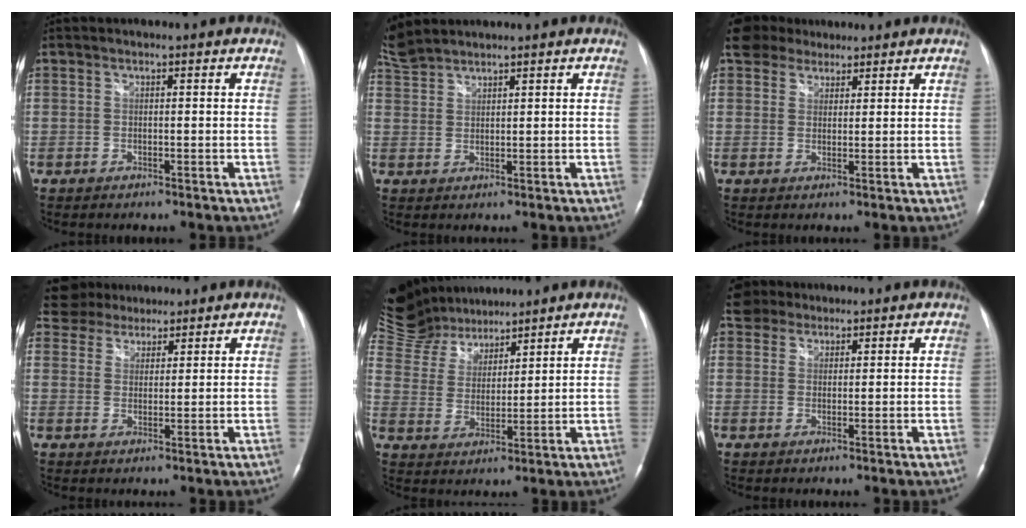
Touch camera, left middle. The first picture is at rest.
{"total": 5.5, "force": [5.4, 0.9, 1.0], "torque": [-0.035, 0.019, 0.112]}
{"total": 5.6, "force": [4.6, 3.0, 1.0], "torque": [-0.023, 0.024, 0.083]}
{"total": 7.8, "force": [7.2, 2.7, 1.0], "torque": [-0.023, 0.028, 0.125]}
{"total": 14.9, "force": [13.5, 5.3, 3.5], "torque": [-0.097, 0.036, 0.257]}
{"total": 4.0, "force": [3.3, 2.2, 0.0], "torque": [-0.005, 0.021, 0.058]}